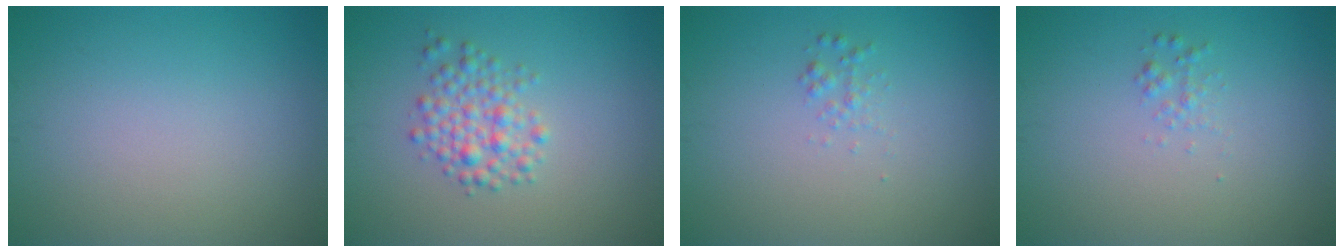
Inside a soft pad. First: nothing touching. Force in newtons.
{"total": 2.8, "press": 2.8, "slide": 0.1}
{"total": 0.9, "press": 0.9, "slide": 0.1}
{"total": 0.9, "press": 0.9, "slide": 0.1}